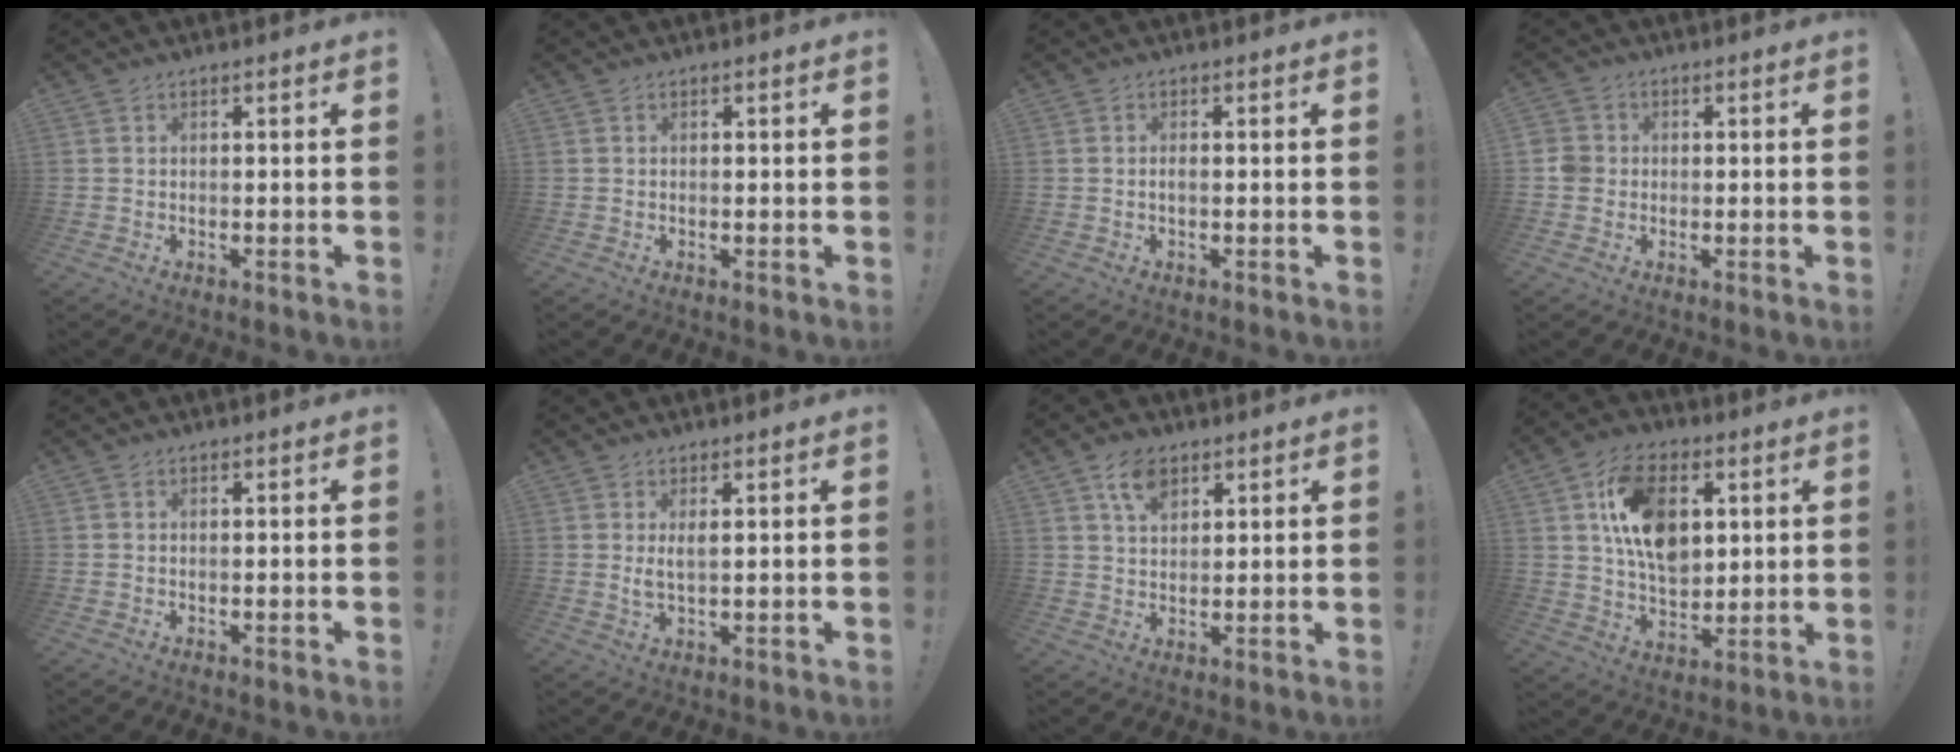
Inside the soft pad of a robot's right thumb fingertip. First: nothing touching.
{"total": 0.0}
{"total": 1.0, "force": [-0.5, 0.3, 0.8], "torque": [-0.023, 0.005, -0.008]}
{"total": 4.2, "force": [-0.5, 3.9, 1.4], "torque": [-0.028, 0.010, -0.008]}
{"total": 0.0}
{"total": 2.9, "force": [1.1, 0.8, 2.6], "torque": [-0.037, -0.009, 0.015]}
{"total": 7.4, "force": [4.3, 4.5, 4.1], "torque": [-0.070, -0.009, 0.079]}
{"total": 17.1, "force": [5.2, 11.3, 11.7], "torque": [-0.193, -0.004, 0.097]}